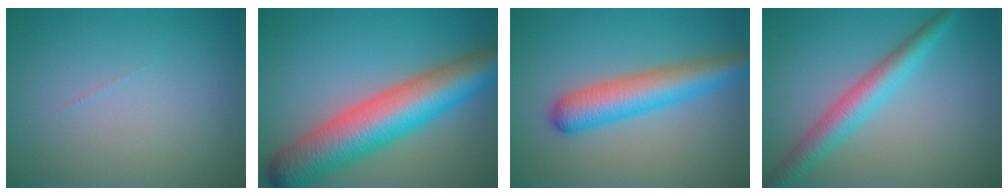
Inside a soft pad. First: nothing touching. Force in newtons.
{"total": 10.9, "press": 10.9, "slide": 0.4}
{"total": 5.5, "press": 5.5, "slide": 0.2}
{"total": 4.2, "press": 4.2, "slide": 0.1}